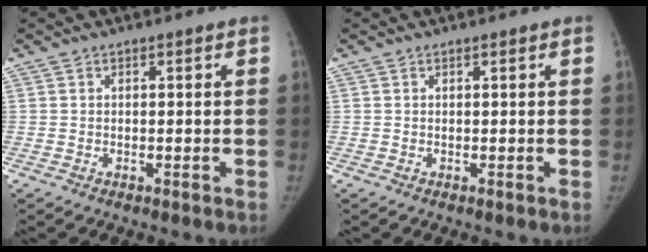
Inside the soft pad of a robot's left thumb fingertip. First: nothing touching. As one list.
[{"total": 0.0}]